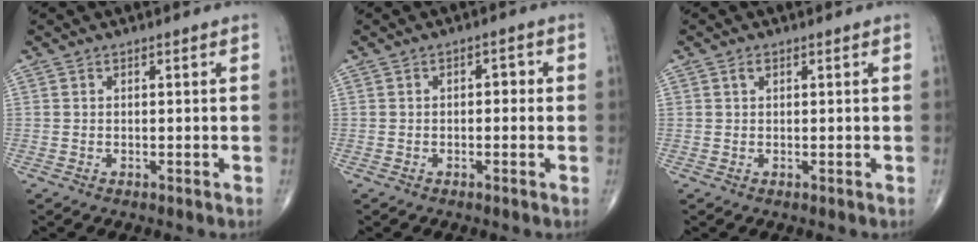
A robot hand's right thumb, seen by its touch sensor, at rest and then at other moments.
{"total": 2.3, "force": [0.0, 1.4, 1.9], "torque": [-0.013, 0.009, -0.007]}
{"total": 1.0, "force": [0.5, 0.6, 0.6], "torque": [-0.012, 0.004, 0.008]}